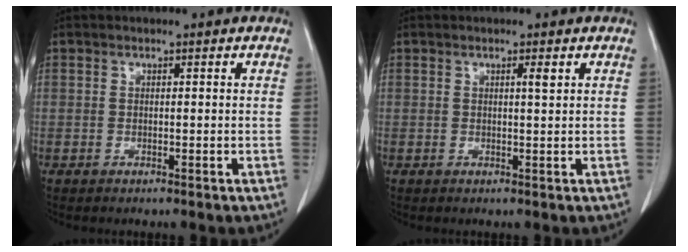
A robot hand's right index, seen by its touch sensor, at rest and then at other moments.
{"total": 1.0, "force": [0.5, -0.1, 0.9], "torque": [-0.018, -0.001, 0.008]}